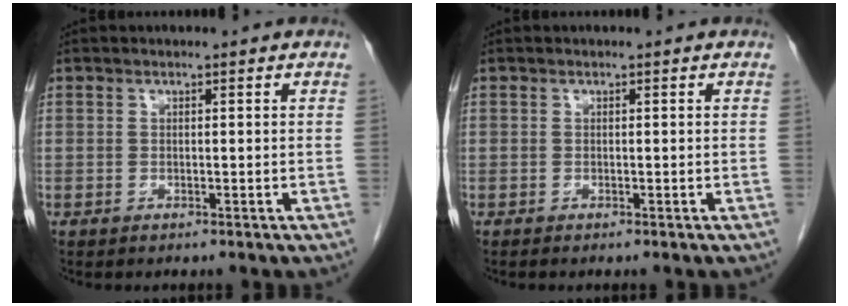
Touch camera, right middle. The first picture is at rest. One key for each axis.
{"total": 0.0}